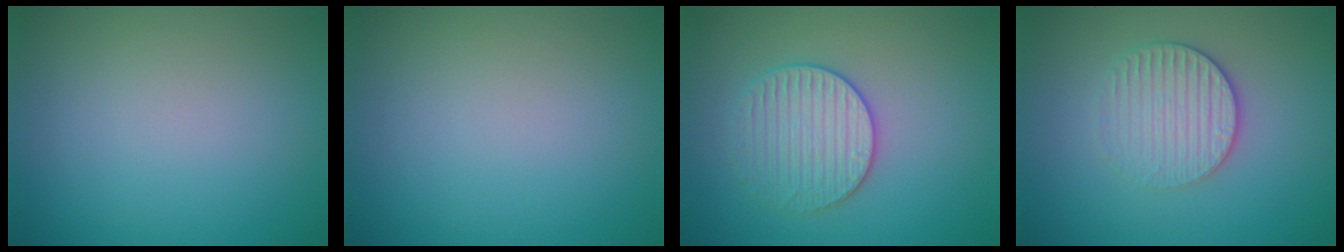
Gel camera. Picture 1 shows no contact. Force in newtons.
{"total": 0.0}
{"total": 3.1, "press": 3.1, "slide": 0.5}
{"total": 3.1, "press": 2.7, "slide": 1.4}